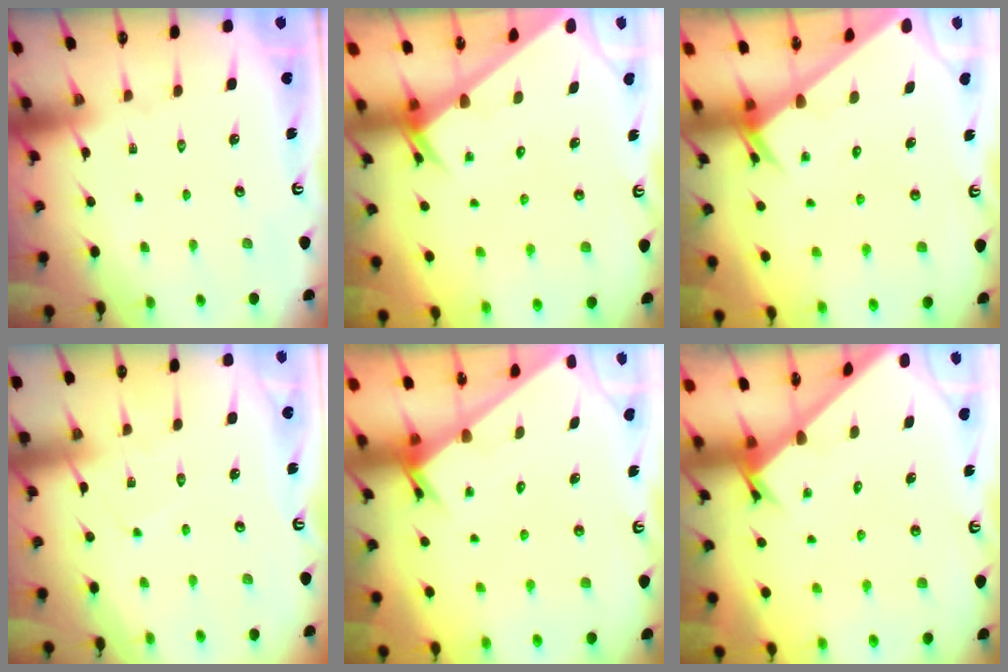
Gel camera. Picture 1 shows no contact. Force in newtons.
{"total": 2.5, "press": 2.5, "slide": 0.1}
{"total": 2.4, "press": 2.4, "slide": 0.1}
{"total": 4.5, "press": 4.5, "slide": 0.5}
{"total": 2.5, "press": 2.5, "slide": 0.1}
{"total": 2.5, "press": 2.5, "slide": 0.3}